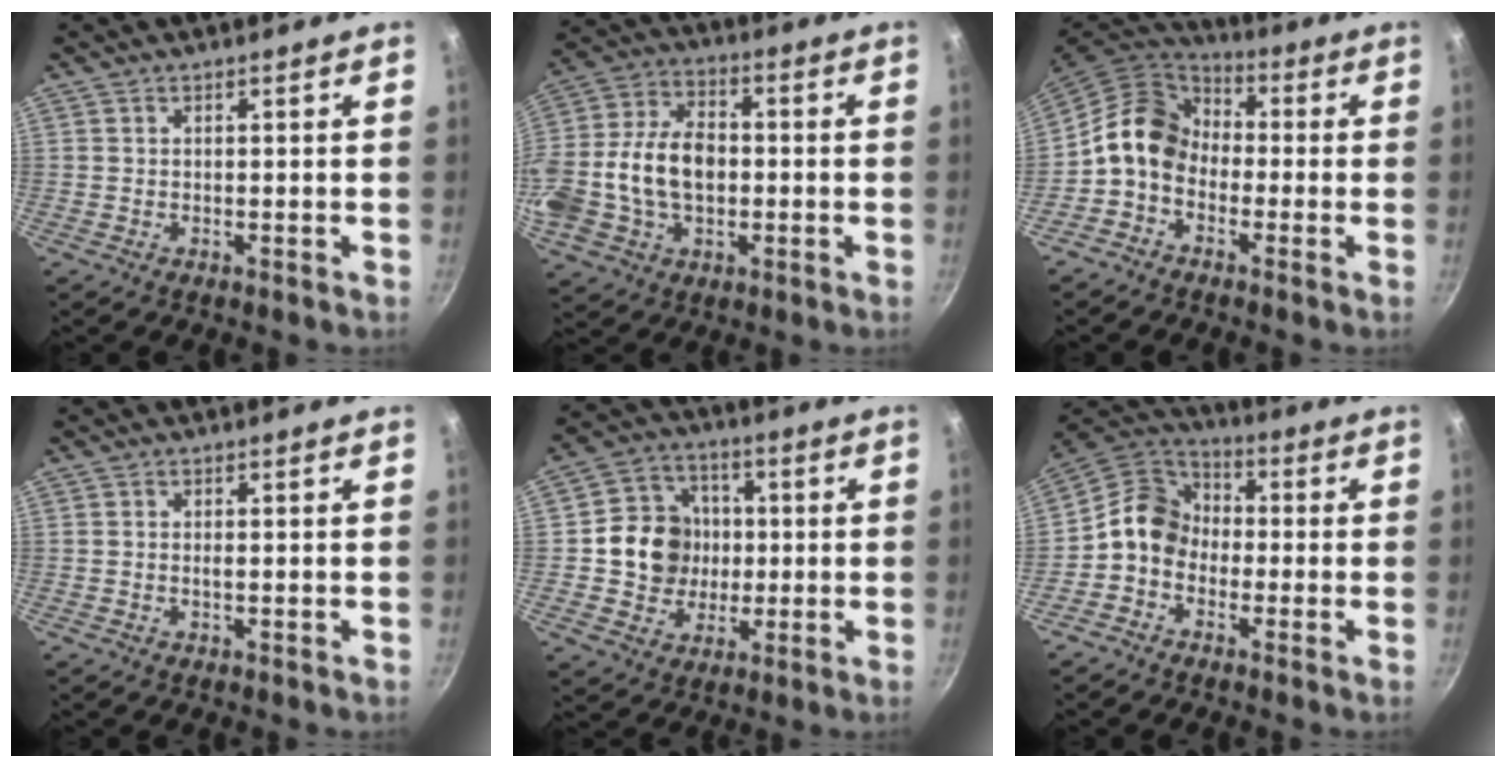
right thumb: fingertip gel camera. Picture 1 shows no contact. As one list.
[{"total": 18.3, "force": [-1.7, 12.6, 13.1], "torque": [-0.248, 0.034, -0.037]}, {"total": 11.9, "force": [-1.8, 9.4, 7.1], "torque": [-0.097, 0.045, -0.063]}, {"total": 0.6, "force": [-0.1, 0.2, 0.6], "torque": [-0.012, 0.000, -0.002]}, {"total": 12.3, "force": [0.2, 11.1, 5.2], "torque": [-0.050, 0.017, -0.003]}, {"total": 10.0, "force": [-1.8, 8.3, 5.2], "torque": [-0.063, 0.043, -0.062]}]